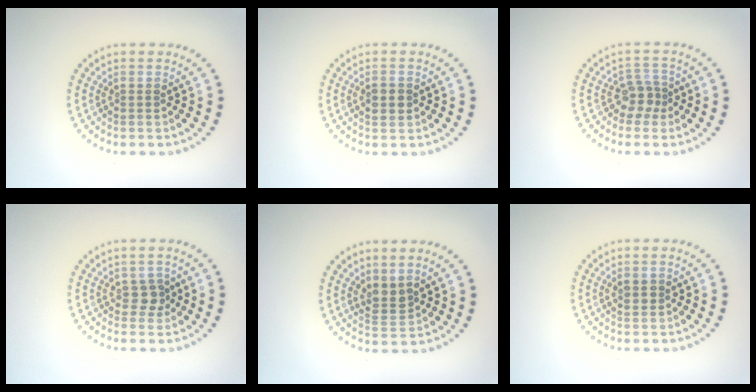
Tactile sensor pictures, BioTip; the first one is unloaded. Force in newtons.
{"total": 2.2, "press": 2.2, "slide": 0.1}
{"total": 2.2, "press": 1.8, "slide": 1.3}
{"total": 1.5, "press": 1.4, "slide": 0.7}
{"total": 2.2, "press": 1.8, "slide": 1.2}
{"total": 1.2, "press": 1.2, "slide": 0.2}